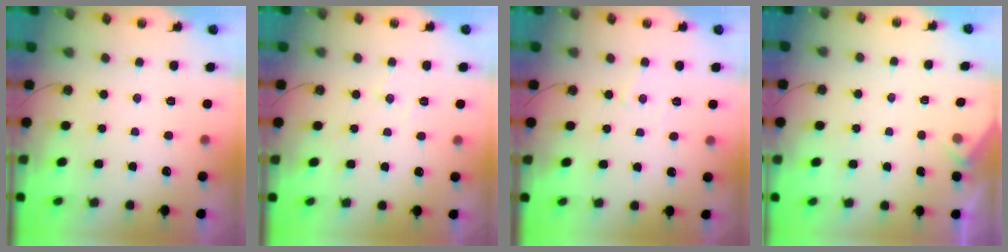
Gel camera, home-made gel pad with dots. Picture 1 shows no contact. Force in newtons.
{"total": 6.9, "press": 6.8, "slide": 1.0}
{"total": 4.4, "press": 4.4, "slide": 0.6}
{"total": 2.8, "press": 2.7, "slide": 0.4}